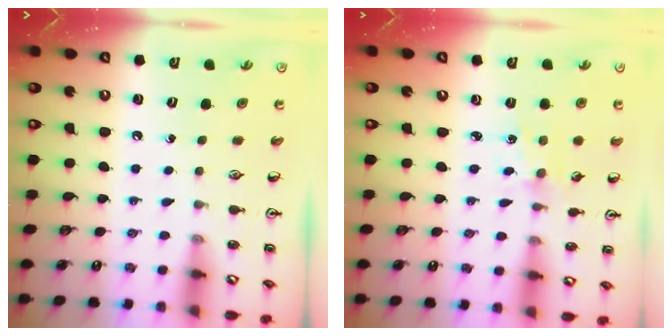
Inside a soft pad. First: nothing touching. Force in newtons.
{"total": 1.2, "press": 1.2, "slide": 0.2}